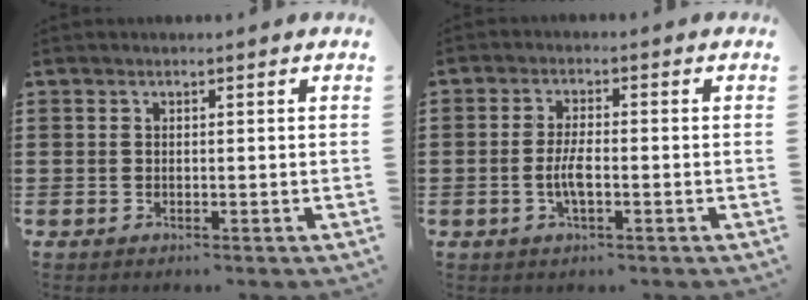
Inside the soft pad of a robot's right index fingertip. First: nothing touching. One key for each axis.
{"total": 4.0, "fx": -0.9, "fy": 1.2, "fz": 3.6, "tx": -0.079, "ty": -0.002, "tz": -0.022}